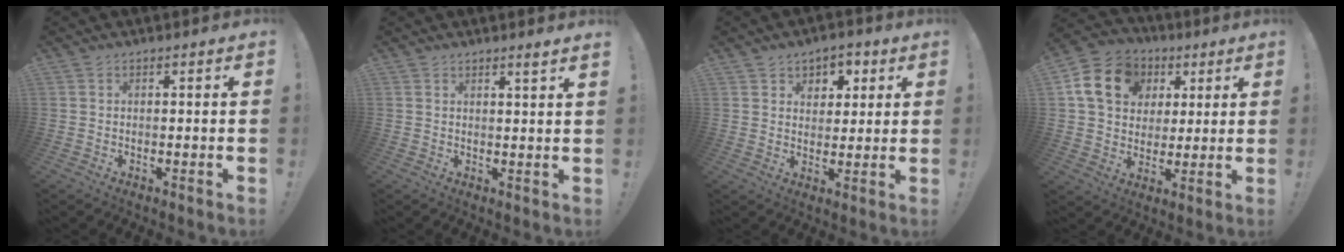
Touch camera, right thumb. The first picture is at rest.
{"total": 2.1, "force": [1.5, -1.0, 1.1], "torque": [-0.012, -0.014, 0.024]}
{"total": 5.8, "force": [2.6, 5.0, 1.5], "torque": [-0.012, -0.020, 0.048]}
{"total": 16.4, "force": [5.5, 13.0, 8.4], "torque": [-0.114, -0.008, 0.111]}